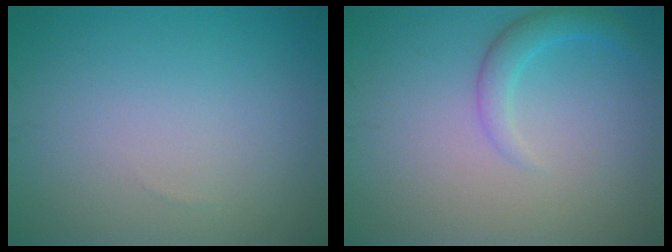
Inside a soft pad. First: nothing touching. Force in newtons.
{"total": 2.2, "press": 2.2, "slide": 0.1}